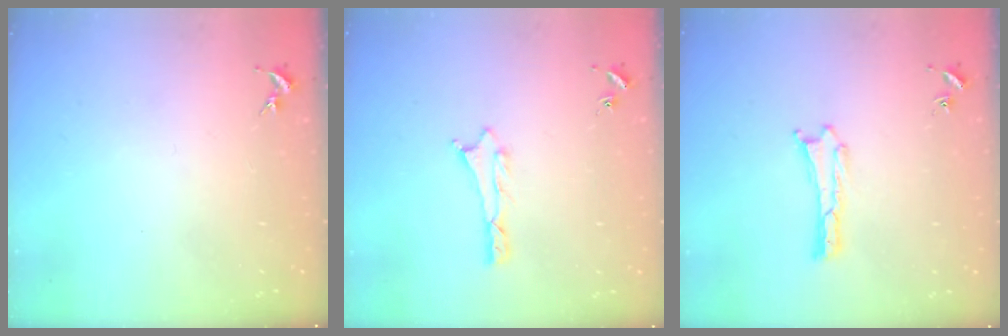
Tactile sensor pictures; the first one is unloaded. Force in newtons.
{"total": 0.8, "press": 0.8, "slide": 0.2}
{"total": 0.0}